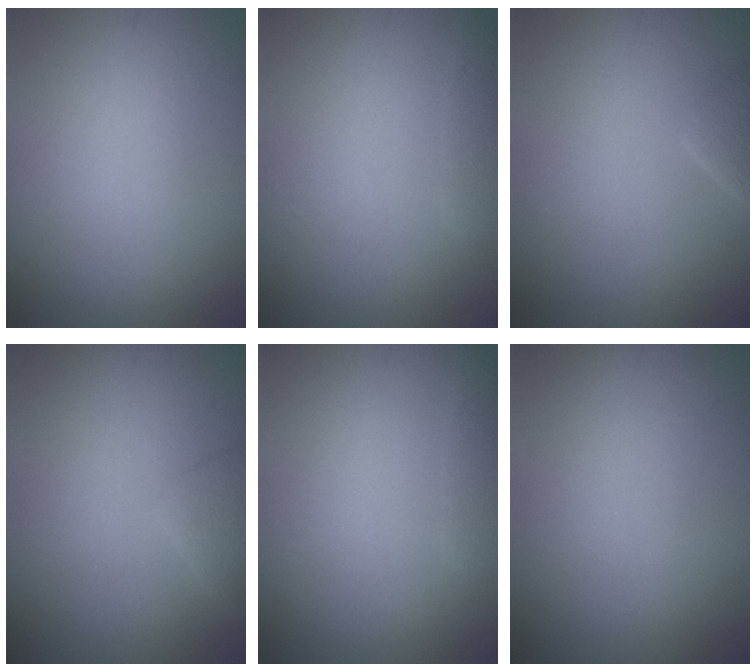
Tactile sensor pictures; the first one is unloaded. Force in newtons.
{"total": 1.4, "press": 1.4, "slide": 0.1}
{"total": 1.8, "press": 1.8, "slide": 0.1}
{"total": 1.9, "press": 1.9, "slide": 0.2}
{"total": 1.4, "press": 1.4, "slide": 0.1}
{"total": 0.0}